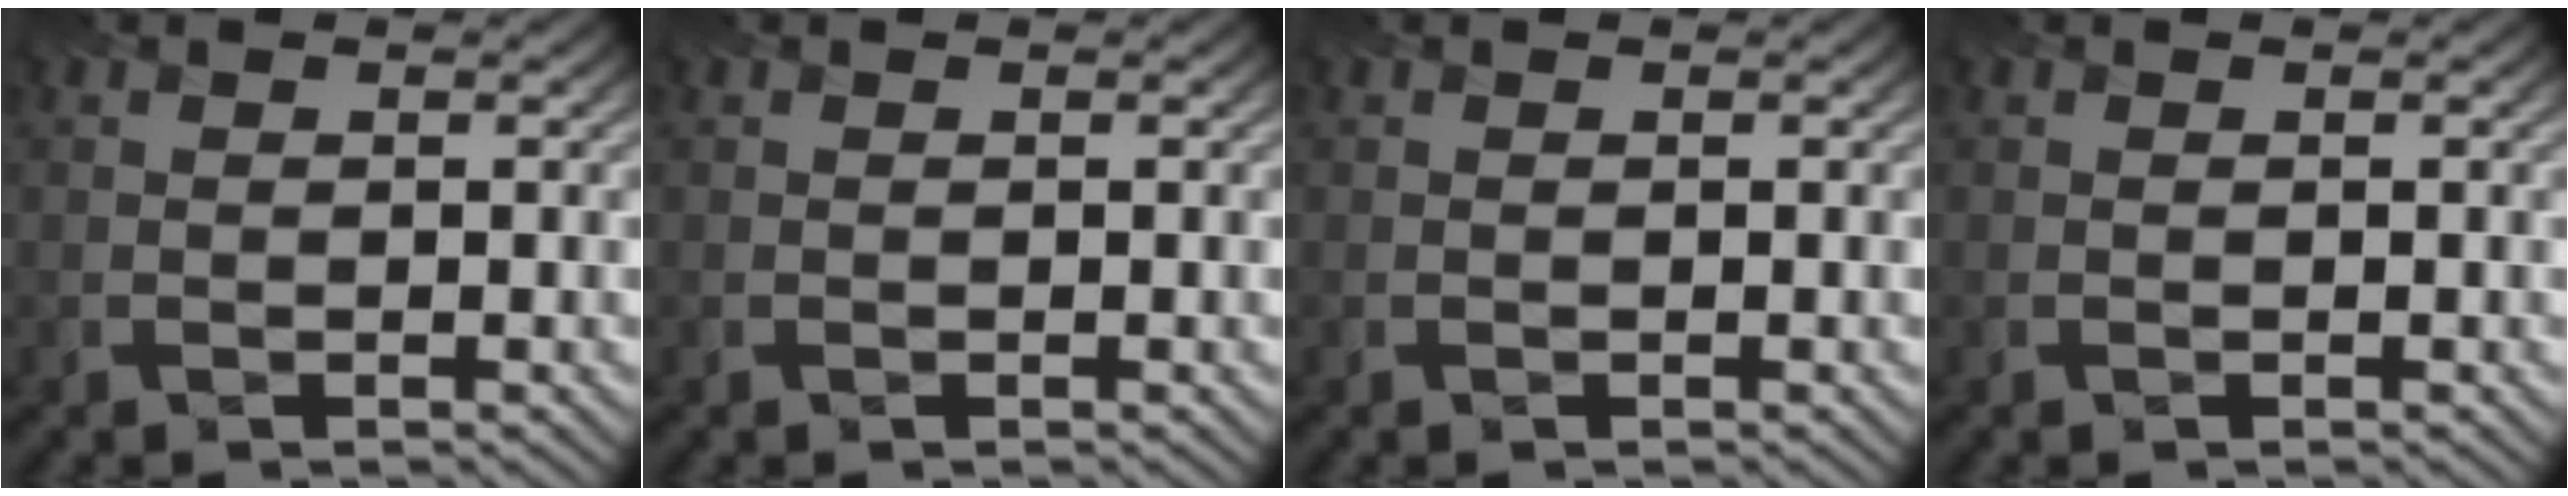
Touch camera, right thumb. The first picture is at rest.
{"total": 0.0}
{"total": 0.0}
{"total": 0.0}